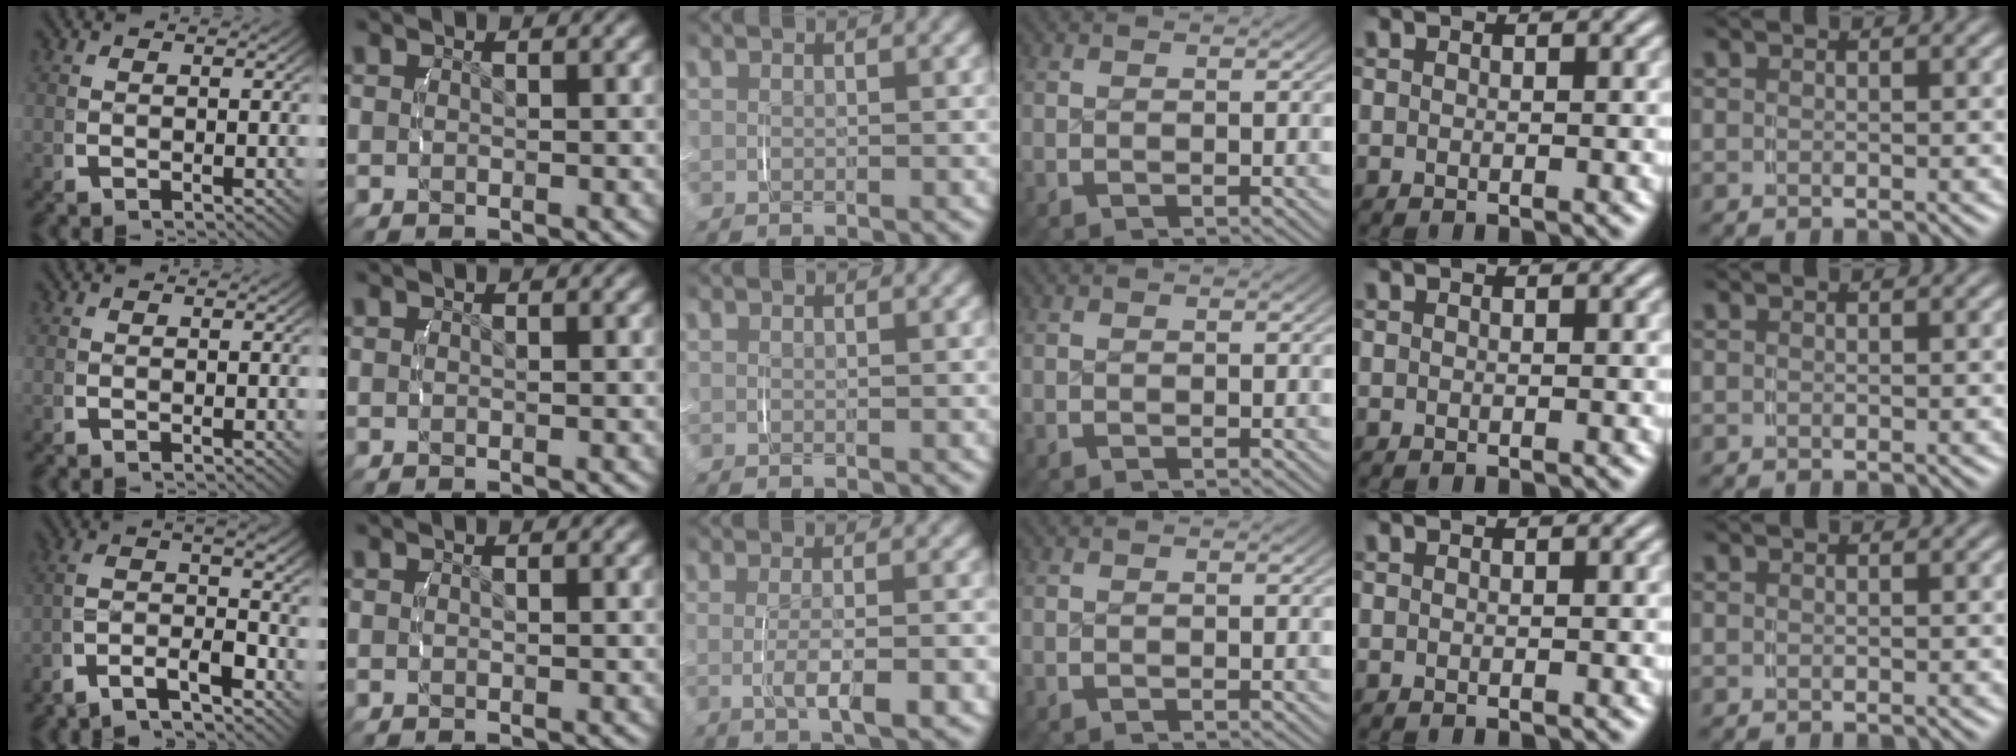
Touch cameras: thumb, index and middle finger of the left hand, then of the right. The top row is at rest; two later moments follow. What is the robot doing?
{"motion": "lift_and_place", "object": "backpack"}